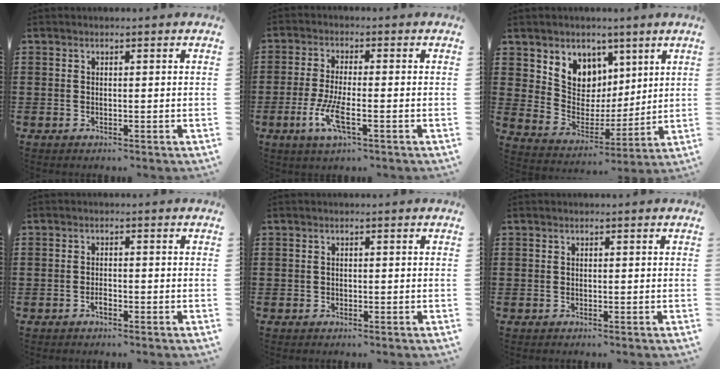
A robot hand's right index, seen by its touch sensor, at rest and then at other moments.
{"total": 6.1, "force": [-2.4, 1.3, 5.5], "torque": [-0.124, -0.016, -0.049]}
{"total": 7.1, "force": [4.5, 5.5, 0.4], "torque": [-0.049, -0.040, 0.085]}
{"total": 1.4, "force": [-0.9, 0.5, 1.0], "torque": [-0.022, -0.002, -0.016]}
{"total": 0.0}
{"total": 0.0}